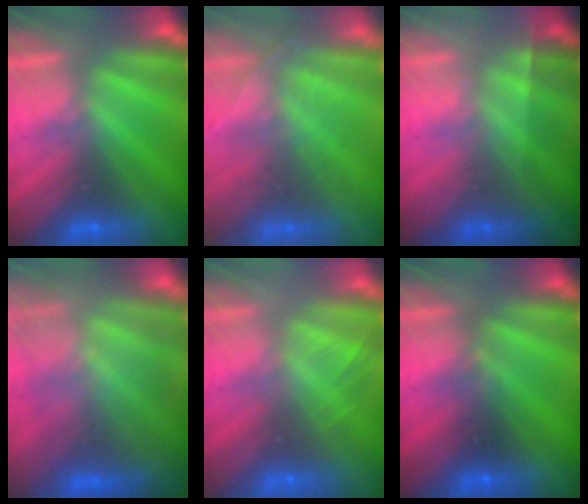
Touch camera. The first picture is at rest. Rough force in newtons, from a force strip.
{"total": 1.7}
{"total": 1.8}
{"total": 11.6}
{"total": 2.0}
{"total": 2.3}